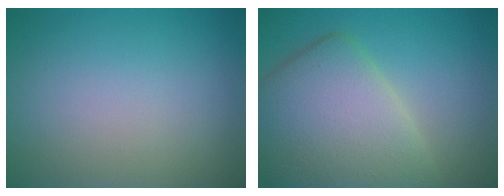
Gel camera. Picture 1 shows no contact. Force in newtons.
{"total": 8.4, "press": 8.4, "slide": 0.4}